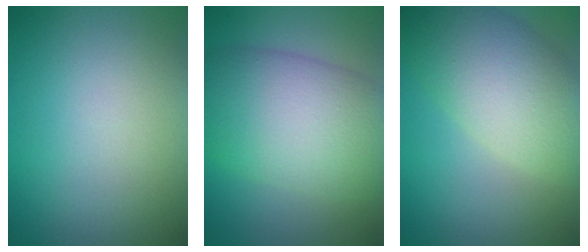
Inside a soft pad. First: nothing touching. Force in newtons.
{"total": 10.4, "press": 10.4, "slide": 0.4}
{"total": 7.3, "press": 7.3, "slide": 0.5}